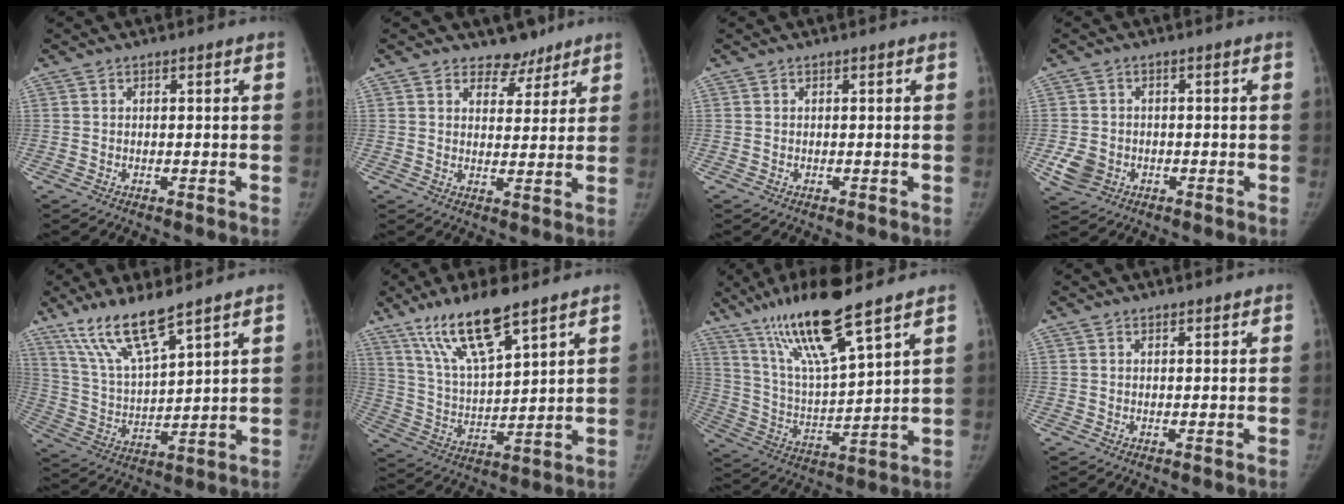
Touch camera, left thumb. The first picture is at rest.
{"total": 5.1, "force": [4.1, 3.1, 0.5], "torque": [0.023, -0.028, 0.062]}
{"total": 0.0}
{"total": 4.5, "force": [-1.3, 3.8, 2.1], "torque": [-0.038, 0.002, -0.018]}
{"total": 12.4, "force": [9.2, 2.2, 8.1], "torque": [-0.152, -0.047, 0.193]}
{"total": 14.7, "force": [10.0, 3.7, 10.2], "torque": [-0.181, -0.047, 0.200]}
{"total": 17.4, "force": [12.0, 2.4, 12.4], "torque": [-0.218, -0.058, 0.233]}
{"total": 1.1, "force": [1.0, 0.4, 0.4], "torque": [-0.006, -0.006, 0.015]}